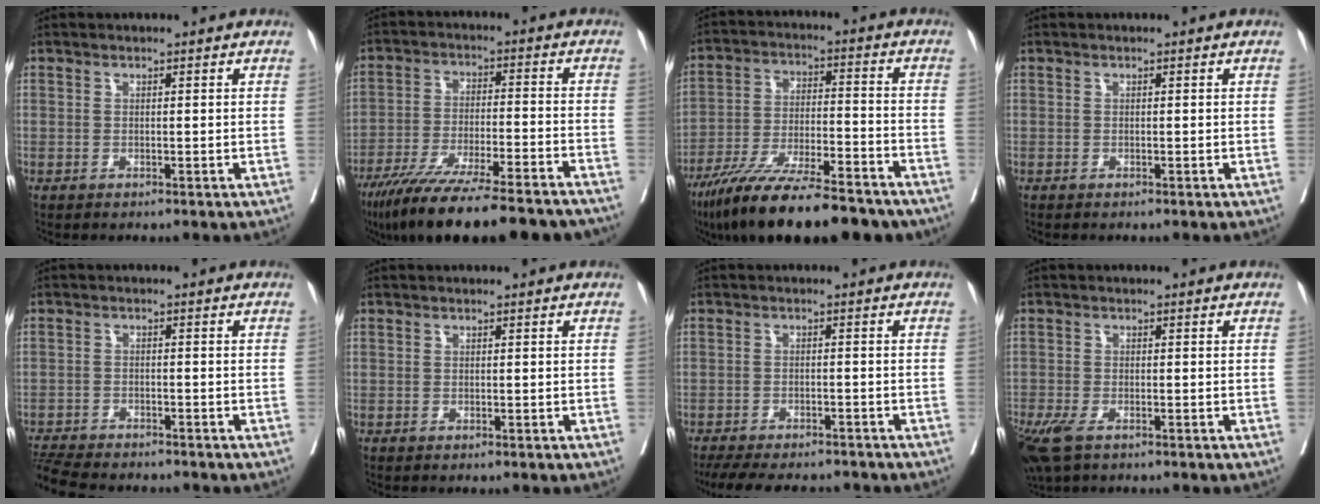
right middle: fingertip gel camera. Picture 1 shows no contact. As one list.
[{"total": 20.8, "force": [-17.1, 2.0, 11.6], "torque": [-0.158, -0.034, -0.262]}, {"total": 19.4, "force": [-15.4, 3.6, 11.2], "torque": [-0.167, -0.017, -0.251]}, {"total": 0.0}, {"total": 10.2, "force": [-9.3, 1.8, 3.8], "torque": [-0.070, -0.010, -0.147]}, {"total": 0.0}, {"total": 13.4, "force": [-11.8, 3.5, 5.3], "torque": [-0.107, -0.008, -0.159]}, {"total": 8.3, "force": [-5.3, 3.5, 5.4], "torque": [-0.128, -0.025, -0.092]}]